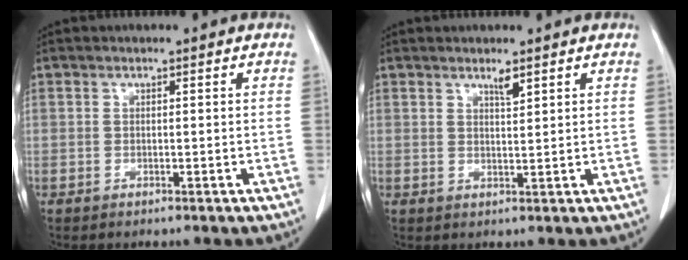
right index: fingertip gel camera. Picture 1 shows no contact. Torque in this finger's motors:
{"motor_torque": [0.11, 0.04, 0.01, 0.02]}